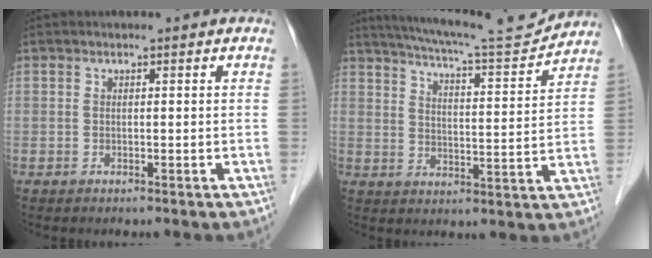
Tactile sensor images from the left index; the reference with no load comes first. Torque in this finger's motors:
{"motor_torque": [0.34, -0.91, 0.05, 0.00]}